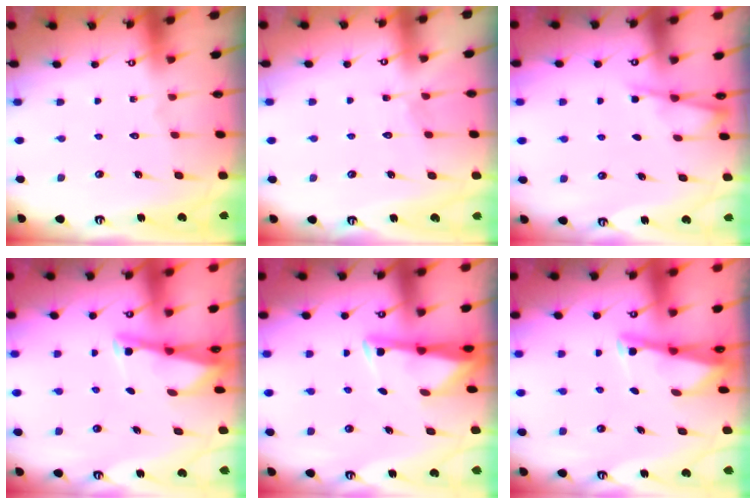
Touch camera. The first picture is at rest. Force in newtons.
{"total": 3.3, "press": 3.3, "slide": 0.4}
{"total": 2.8, "press": 2.8, "slide": 0.3}
{"total": 2.5, "press": 2.5, "slide": 0.1}
{"total": 3.0, "press": 3.0, "slide": 0.4}
{"total": 2.5, "press": 2.5, "slide": 0.1}